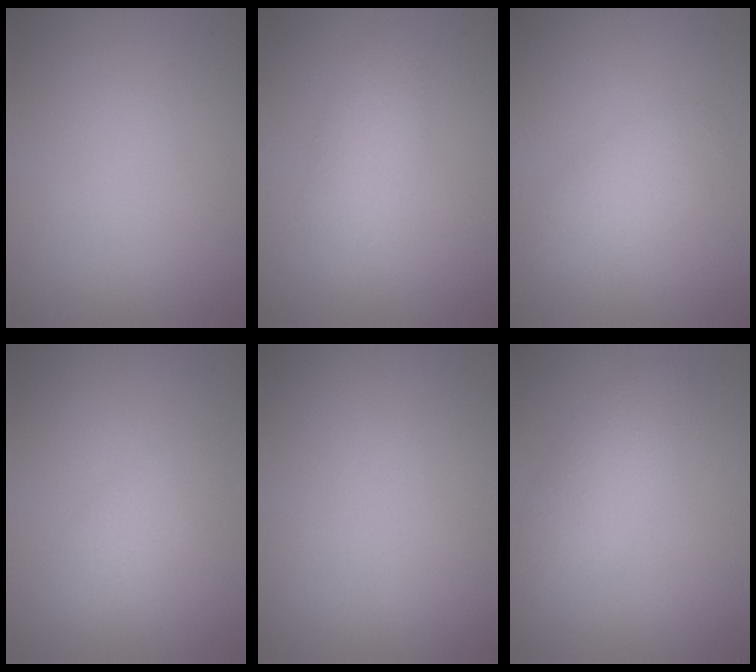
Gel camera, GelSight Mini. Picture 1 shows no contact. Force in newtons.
{"total": 2.6, "press": 2.6, "slide": 0.1}
{"total": 2.4, "press": 2.4, "slide": 0.1}
{"total": 1.9, "press": 1.9, "slide": 0.2}
{"total": 0.0}
{"total": 2.8, "press": 2.8, "slide": 0.1}